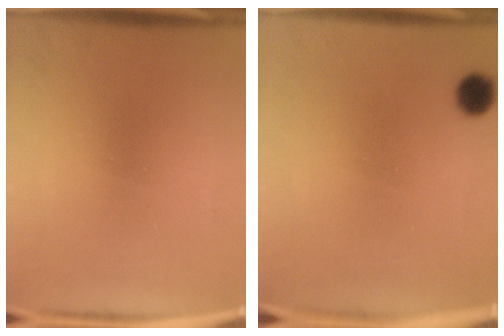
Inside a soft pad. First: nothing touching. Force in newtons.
{"total": 5.0}